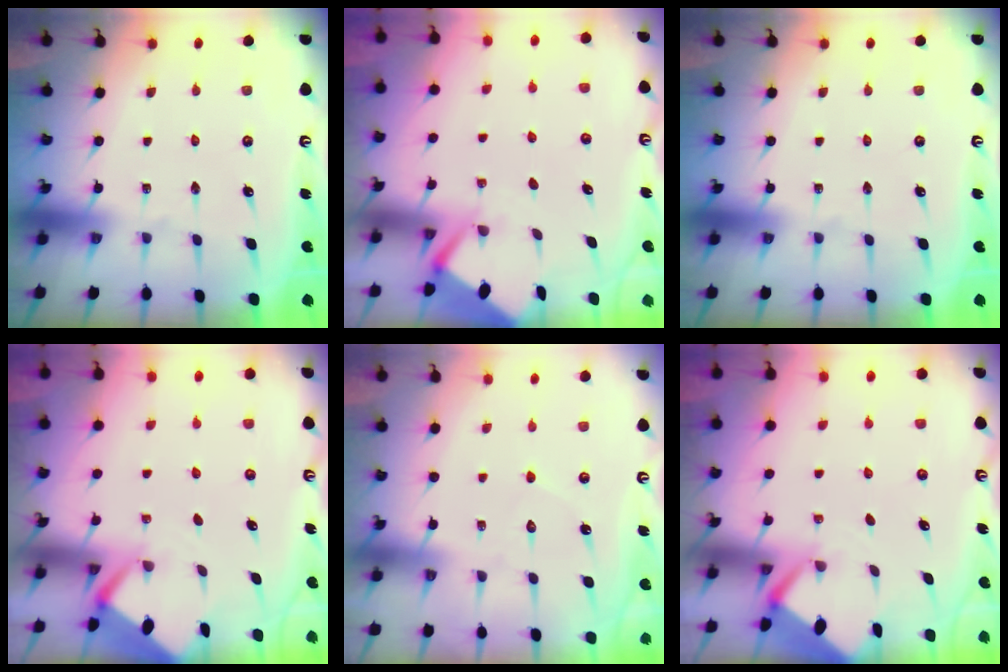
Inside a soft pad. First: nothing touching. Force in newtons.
{"total": 2.8, "press": 2.8, "slide": 0.3}
{"total": 0.0}
{"total": 2.3, "press": 2.3, "slide": 0.1}
{"total": 4.8, "press": 4.8, "slide": 0.3}
{"total": 1.9, "press": 1.9, "slide": 0.1}